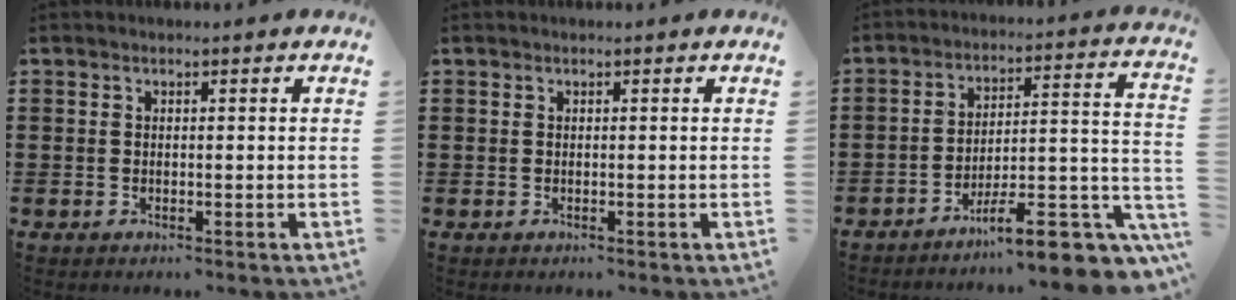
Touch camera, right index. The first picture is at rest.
{"total": 0.0}
{"total": 10.8, "force": [-8.2, 2.0, 6.8], "torque": [-0.084, 0.016, -0.149]}